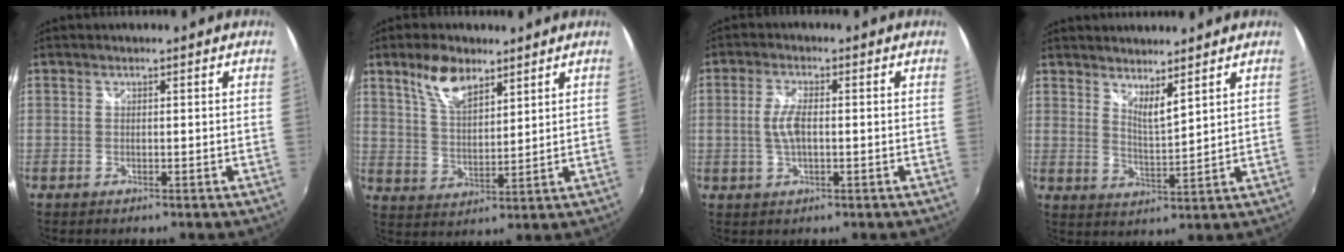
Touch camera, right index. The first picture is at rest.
{"total": 8.4, "force": [5.6, 3.7, 5.1], "torque": [-0.095, 0.011, 0.109]}
{"total": 4.5, "force": [-0.2, 1.8, 4.1], "torque": [-0.085, 0.000, -0.003]}
{"total": 5.2, "force": [4.5, 0.4, 2.6], "torque": [-0.040, -0.008, 0.070]}